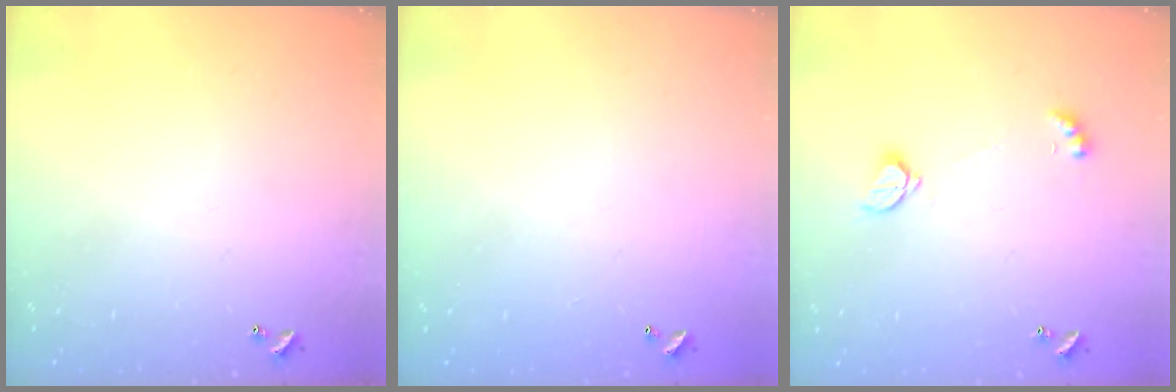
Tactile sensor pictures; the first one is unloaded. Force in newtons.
{"total": 2.9, "press": 2.9, "slide": 0.1}
{"total": 2.1, "press": 2.0, "slide": 0.5}